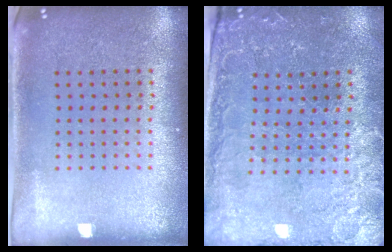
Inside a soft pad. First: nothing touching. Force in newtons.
{"total": 0.7, "press": 0.6, "slide": 0.4}